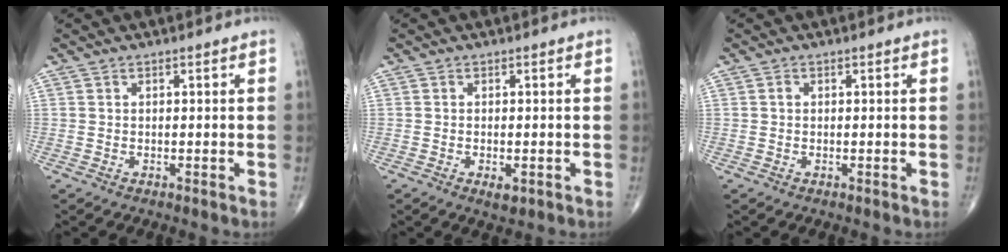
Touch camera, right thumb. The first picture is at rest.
{"total": 2.2, "force": [-0.8, 1.0, 1.8], "torque": [-0.028, -0.003, -0.011]}
{"total": 0.5, "force": [0.0, 0.5, 0.3], "torque": [-0.004, 0.001, -0.002]}